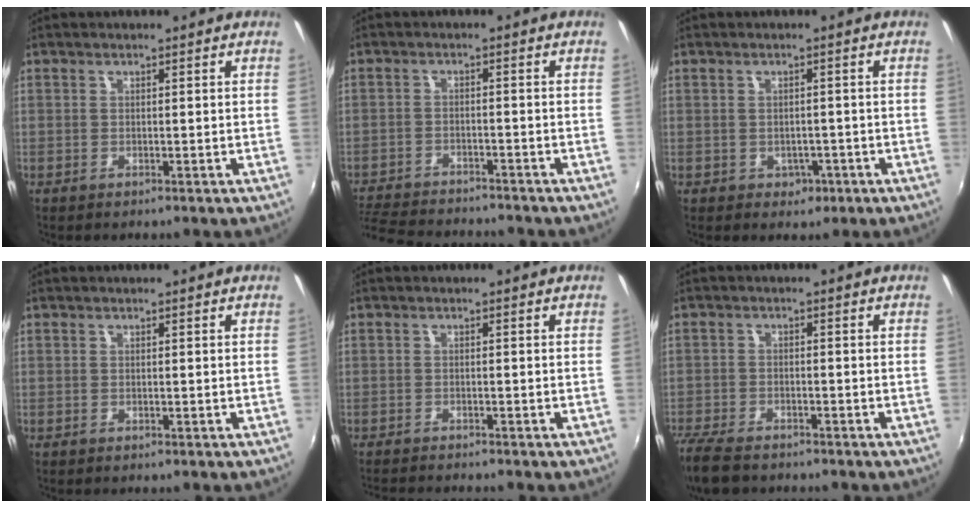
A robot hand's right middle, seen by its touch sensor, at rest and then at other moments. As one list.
[{"total": 12.3, "force": [-11.1, 2.8, 4.4], "torque": [-0.115, -0.015, -0.178]}, {"total": 2.8, "force": [-0.9, 2.4, 0.9], "torque": [-0.019, 0.000, -0.005]}, {"total": 0.0}, {"total": 4.0, "force": [-3.8, 0.0, 1.2], "torque": [-0.034, -0.018, -0.067]}, {"total": 8.8, "force": [-7.3, 3.0, 3.9], "torque": [-0.112, -0.032, -0.138]}]